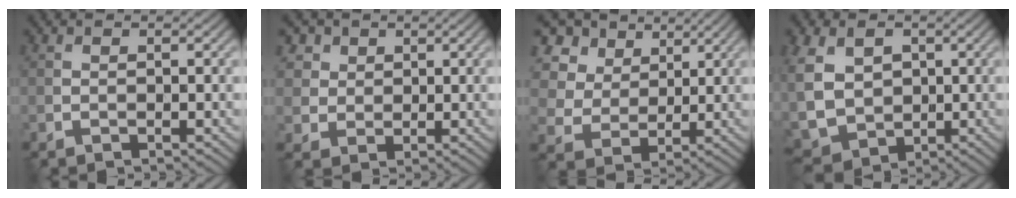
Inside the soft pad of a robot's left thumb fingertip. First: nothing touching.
{"total": 5.5, "force": [2.6, 4.5, 1.9], "torque": [-0.086, -0.003, 0.055]}
{"total": 10.7, "force": [5.3, 7.8, 5.0], "torque": [-0.173, 0.017, 0.116]}
{"total": 9.2, "force": [1.5, 7.2, 5.5], "torque": [-0.175, -0.006, 0.033]}